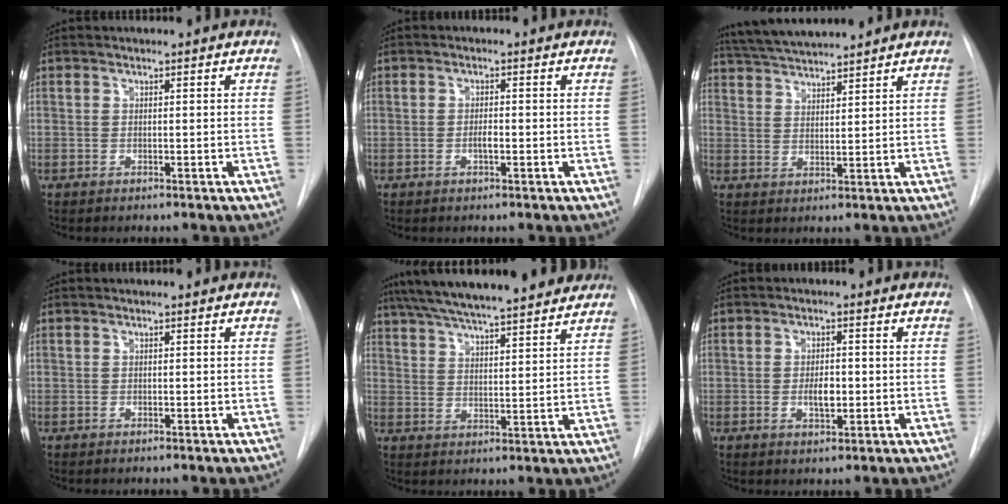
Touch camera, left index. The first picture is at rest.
{"total": 1.5, "force": [-0.5, 0.4, 1.4], "torque": [-0.025, 0.001, -0.010]}
{"total": 9.2, "force": [8.6, 0.1, 3.2], "torque": [-0.063, 0.027, 0.148]}
{"total": 0.0}
{"total": 20.4, "force": [17.5, 2.7, 10.0], "torque": [-0.170, 0.040, 0.252]}
{"total": 3.5, "force": [-0.5, 1.5, 3.1], "torque": [-0.051, 0.000, -0.006]}